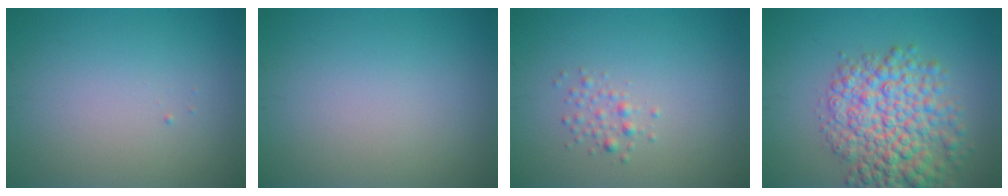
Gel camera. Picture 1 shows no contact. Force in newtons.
{"total": 0.0}
{"total": 1.2, "press": 1.2, "slide": 0.1}
{"total": 8.1, "press": 8.1, "slide": 0.2}